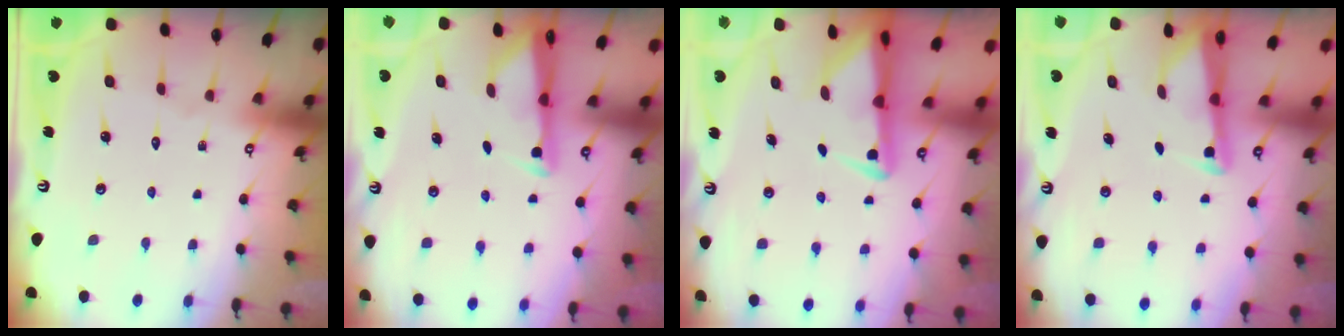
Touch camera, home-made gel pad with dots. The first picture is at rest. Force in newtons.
{"total": 2.7, "press": 2.6, "slide": 0.4}
{"total": 3.6, "press": 3.5, "slide": 0.7}
{"total": 3.1, "press": 3.1, "slide": 0.3}